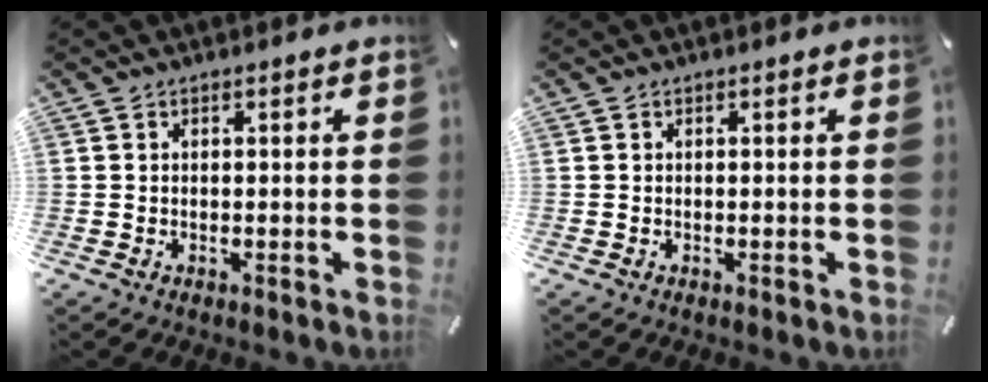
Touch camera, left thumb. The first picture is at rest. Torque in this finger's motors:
{"motor_torque": [-0.01, 0.00, 0.00, 0.00, 0.00]}